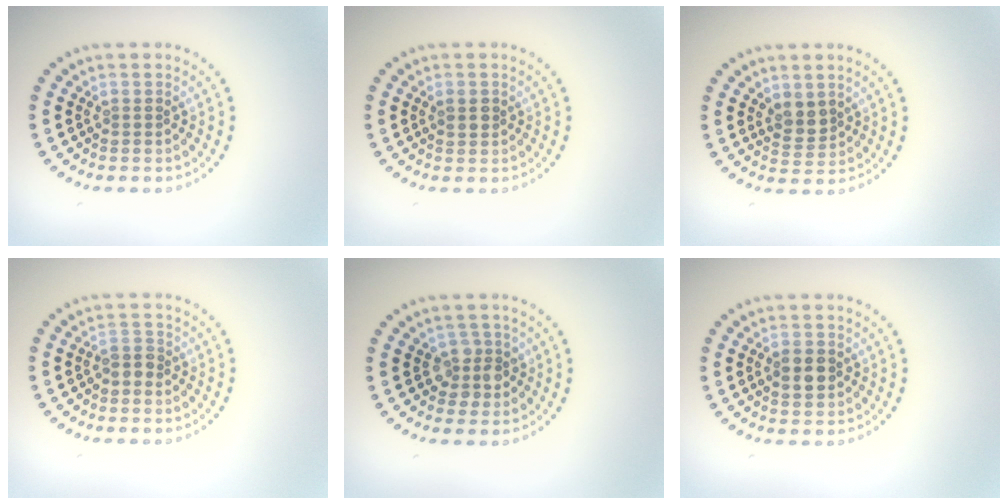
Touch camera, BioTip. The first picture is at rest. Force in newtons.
{"total": 1.2, "press": 1.2, "slide": 0.2}
{"total": 2.1, "press": 1.8, "slide": 0.9}
{"total": 1.4, "press": 1.2, "slide": 0.7}
{"total": 2.3, "press": 2.0, "slide": 1.1}
{"total": 2.9, "press": 2.9, "slide": 0.0}